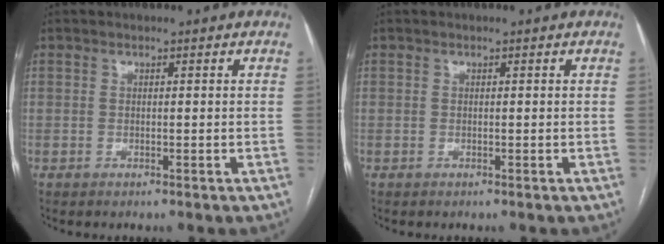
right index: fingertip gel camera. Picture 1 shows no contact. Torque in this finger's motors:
{"motor_torque": [0.04, 0.04, 0.00, 0.01]}